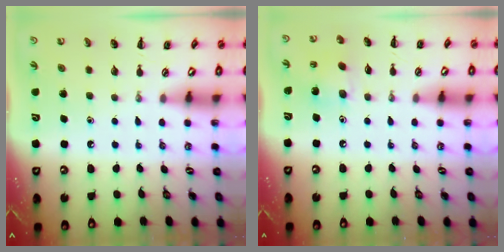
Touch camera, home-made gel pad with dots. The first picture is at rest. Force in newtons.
{"total": 4.5, "press": 4.4, "slide": 1.0}